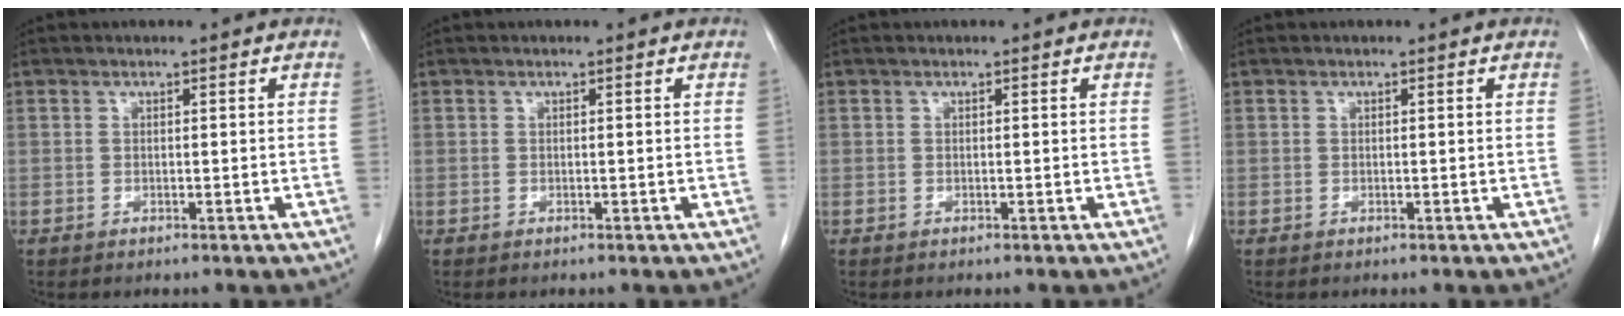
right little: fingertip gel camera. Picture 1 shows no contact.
{"total": 0.0}
{"total": 0.0}
{"total": 0.0}